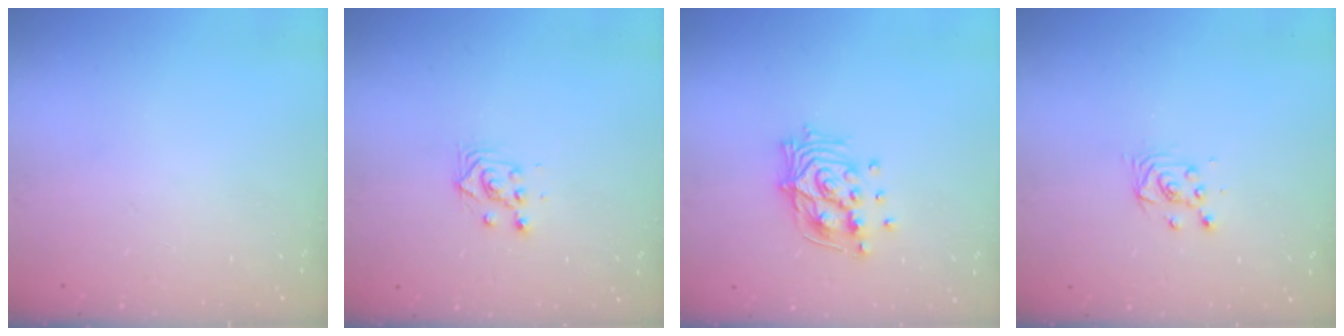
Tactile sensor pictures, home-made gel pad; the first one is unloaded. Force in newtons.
{"total": 2.8, "press": 2.8, "slide": 0.1}
{"total": 12.7, "press": 12.7, "slide": 1.3}
{"total": 3.4, "press": 3.4, "slide": 0.3}